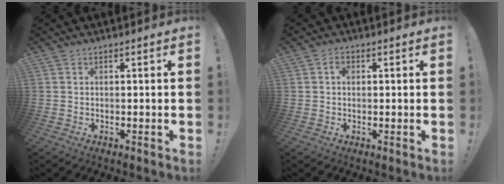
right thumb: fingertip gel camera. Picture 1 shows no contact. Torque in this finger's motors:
{"motor_torque": [0.05, -0.13, 0.05, 0.05, 0.00]}